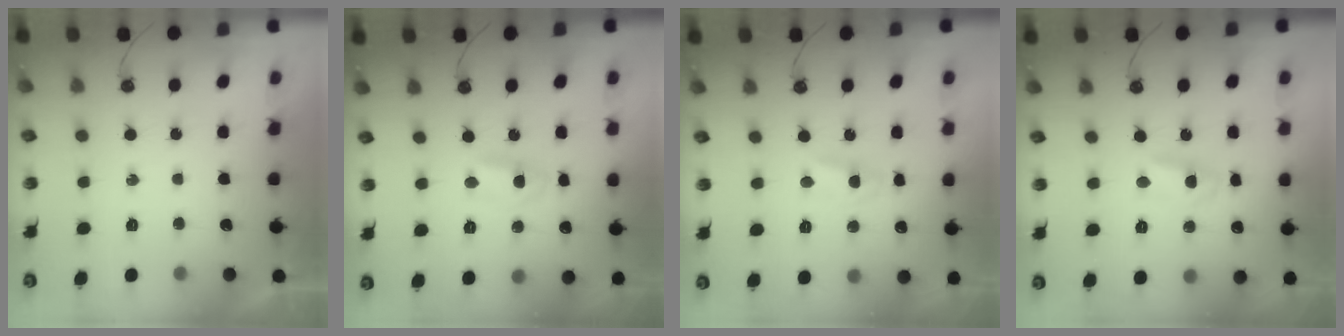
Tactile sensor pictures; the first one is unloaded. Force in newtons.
{"total": 1.5, "press": 1.3, "slide": 0.7}
{"total": 2.2, "press": 2.2, "slide": 0.3}
{"total": 3.3, "press": 3.2, "slide": 0.3}